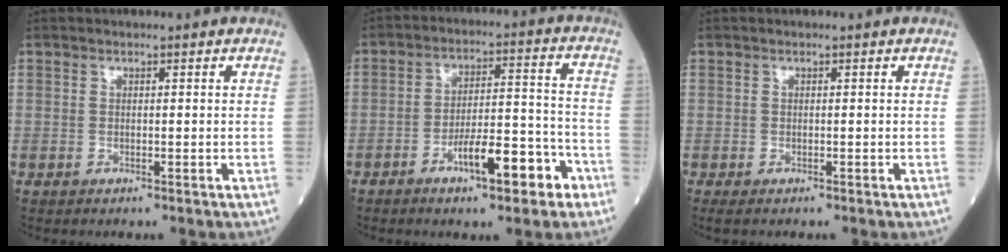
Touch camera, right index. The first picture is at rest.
{"total": 10.3, "force": [-5.5, 2.6, 8.3], "torque": [-0.132, 0.021, -0.082]}
{"total": 1.1, "force": [-0.9, 0.3, 0.6], "torque": [-0.006, -0.002, -0.012]}